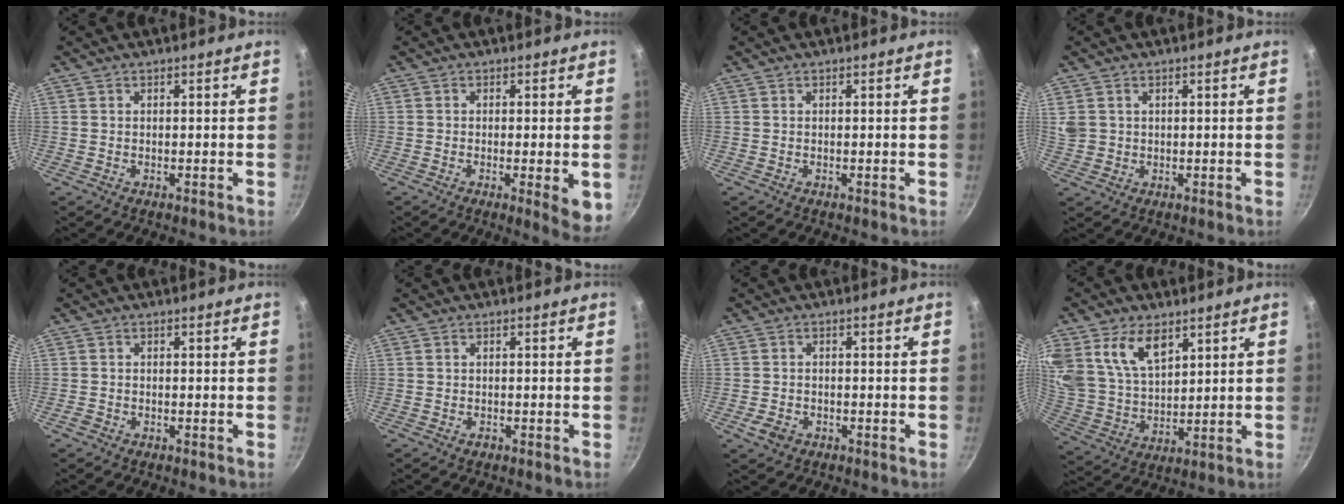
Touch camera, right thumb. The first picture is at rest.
{"total": 5.9, "force": [-1.2, 1.3, 5.6], "torque": [-0.070, -0.010, -0.015]}
{"total": 0.0}
{"total": 3.7, "force": [1.3, 3.1, 1.6], "torque": [-0.021, 0.001, 0.030]}
{"total": 1.2, "force": [-0.8, 0.7, 0.4], "torque": [-0.016, 0.006, -0.017]}
{"total": 0.9, "force": [-0.5, 0.6, 0.4], "torque": [-0.007, 0.003, -0.010]}
{"total": 3.4, "force": [-1.6, 2.4, 1.7], "torque": [-0.033, 0.013, -0.028]}
{"total": 13.0, "force": [6.8, 7.7, 7.9], "torque": [-0.137, -0.035, 0.141]}